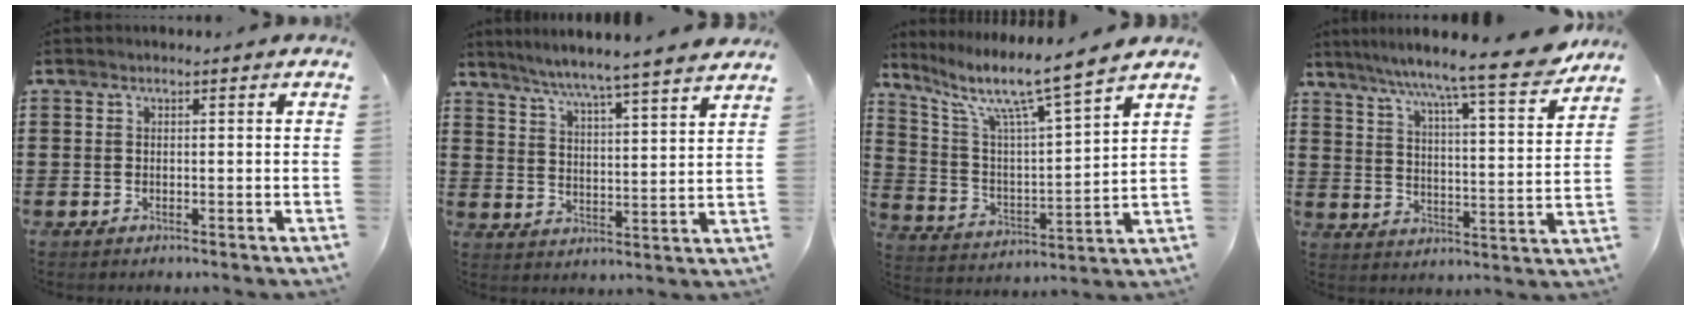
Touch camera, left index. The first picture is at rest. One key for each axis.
{"total": 5.6, "fx": 5.0, "fy": -1.4, "fz": 1.9, "tx": -0.058, "ty": -0.040, "tz": 0.081}
{"total": 8.7, "fx": 6.9, "fy": 0.3, "fz": 5.4, "tx": -0.126, "ty": -0.051, "tz": 0.105}
{"total": 9.3, "fx": 7.9, "fy": -0.7, "fz": 4.7, "tx": -0.107, "ty": -0.063, "tz": 0.124}